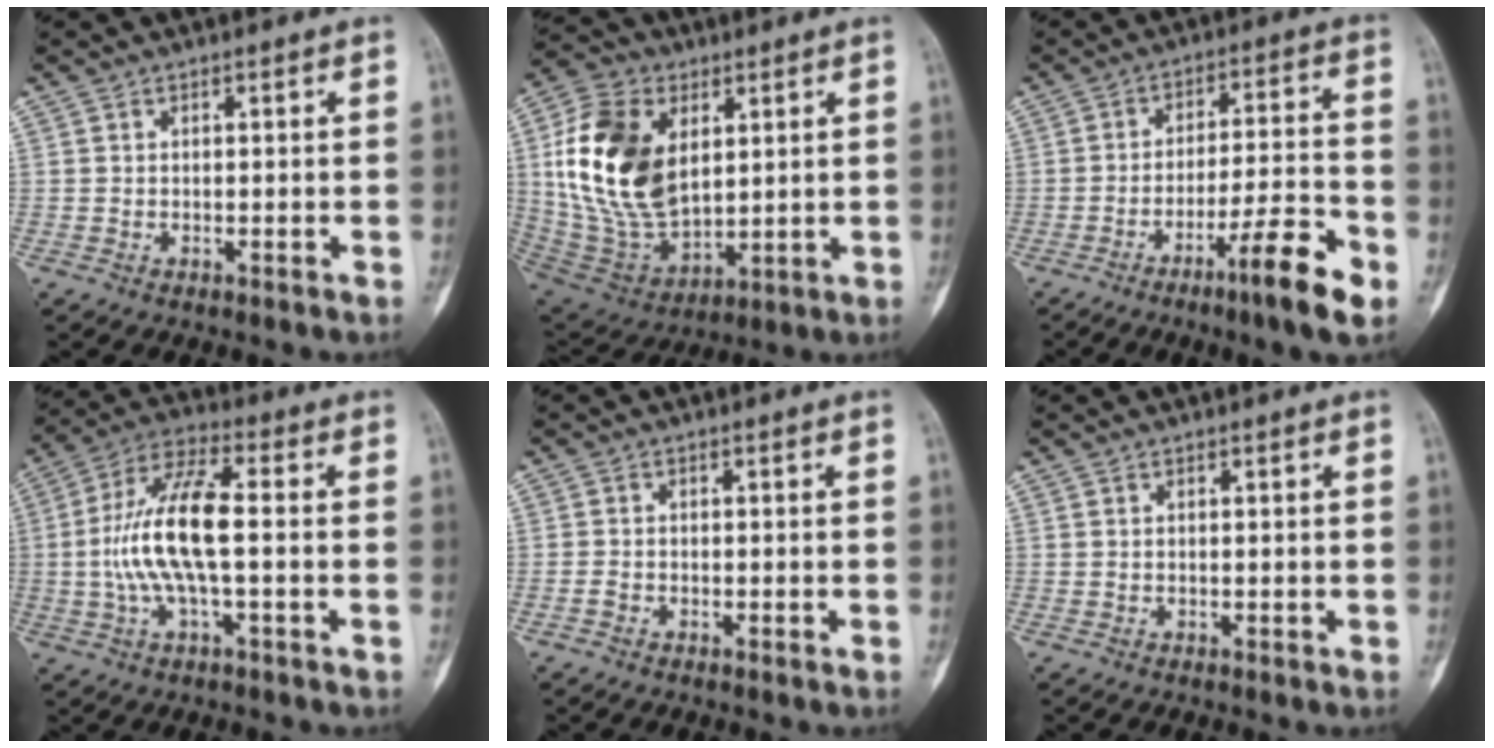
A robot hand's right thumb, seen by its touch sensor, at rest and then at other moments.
{"total": 21.0, "force": [4.6, 13.2, 15.7], "torque": [-0.292, -0.019, 0.096]}
{"total": 12.0, "force": [-6.6, 1.2, 10.0], "torque": [-0.159, 0.036, -0.103]}
{"total": 13.5, "force": [-0.9, 4.1, 12.8], "torque": [-0.272, 0.032, -0.019]}
{"total": 1.1, "force": [-0.8, 0.6, 0.5], "torque": [-0.008, 0.002, -0.019]}
{"total": 0.0}